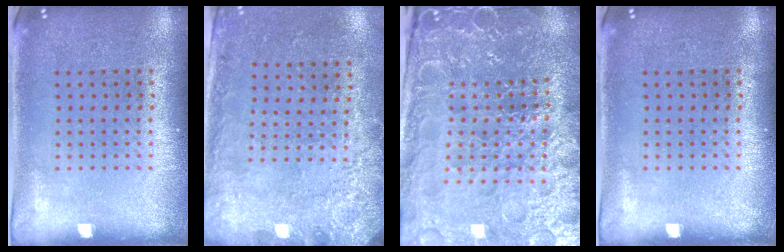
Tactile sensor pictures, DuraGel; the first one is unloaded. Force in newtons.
{"total": 2.7, "press": 2.1, "slide": 1.6}
{"total": 5.1, "press": 4.9, "slide": 1.6}
{"total": 0.0}